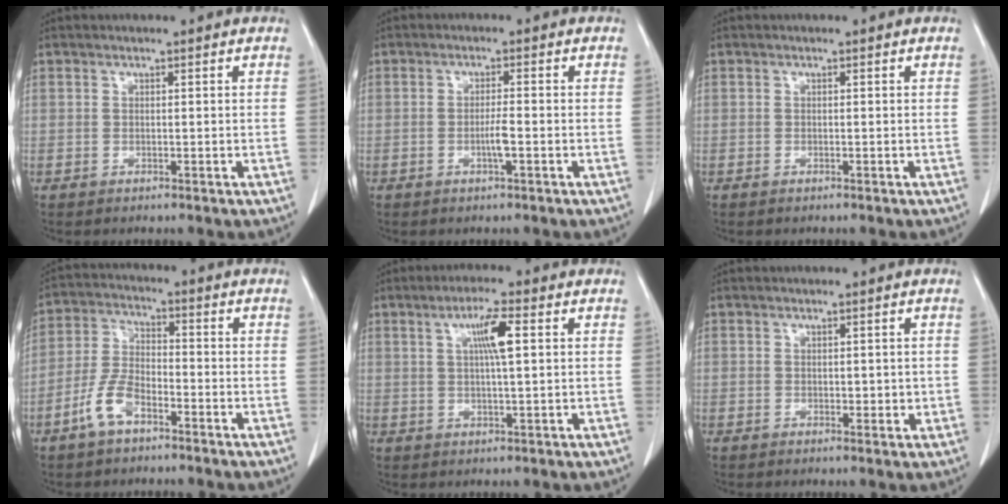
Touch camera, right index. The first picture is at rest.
{"total": 2.4, "force": [-0.8, -0.1, 2.3], "torque": [-0.045, -0.002, -0.015]}
{"total": 0.0}
{"total": 6.8, "force": [-3.9, 2.9, 4.7], "torque": [-0.108, 0.007, -0.081]}
{"total": 5.4, "force": [1.5, 0.2, 5.2], "torque": [-0.091, 0.003, 0.026]}
{"total": 1.8, "force": [0.0, 1.2, 1.4], "torque": [-0.017, 0.001, 0.004]}